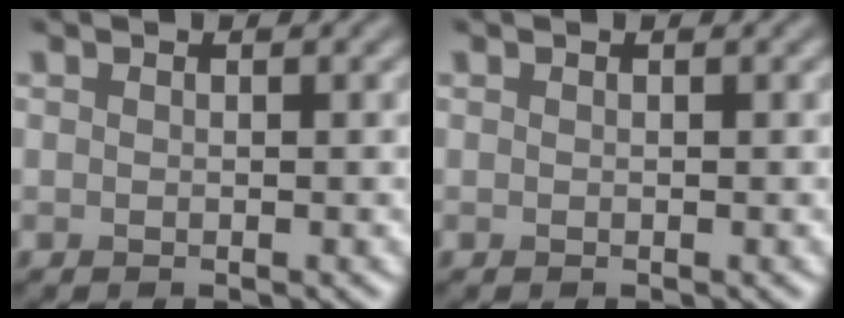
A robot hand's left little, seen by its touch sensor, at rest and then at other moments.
{"total": 0.0}